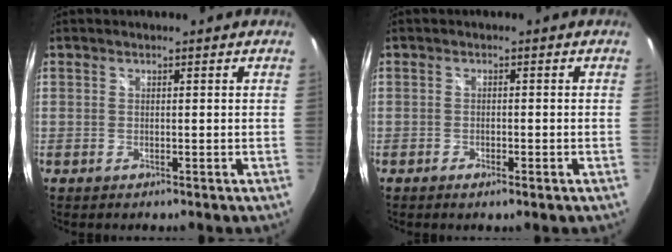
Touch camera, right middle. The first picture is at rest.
{"total": 1.8, "force": [-1.0, 0.5, 1.4], "torque": [-0.025, -0.005, -0.018]}